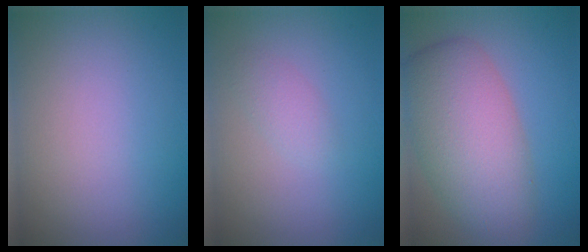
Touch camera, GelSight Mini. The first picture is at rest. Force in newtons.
{"total": 1.3, "press": 1.3, "slide": 0.1}
{"total": 7.7, "press": 7.7, "slide": 0.7}